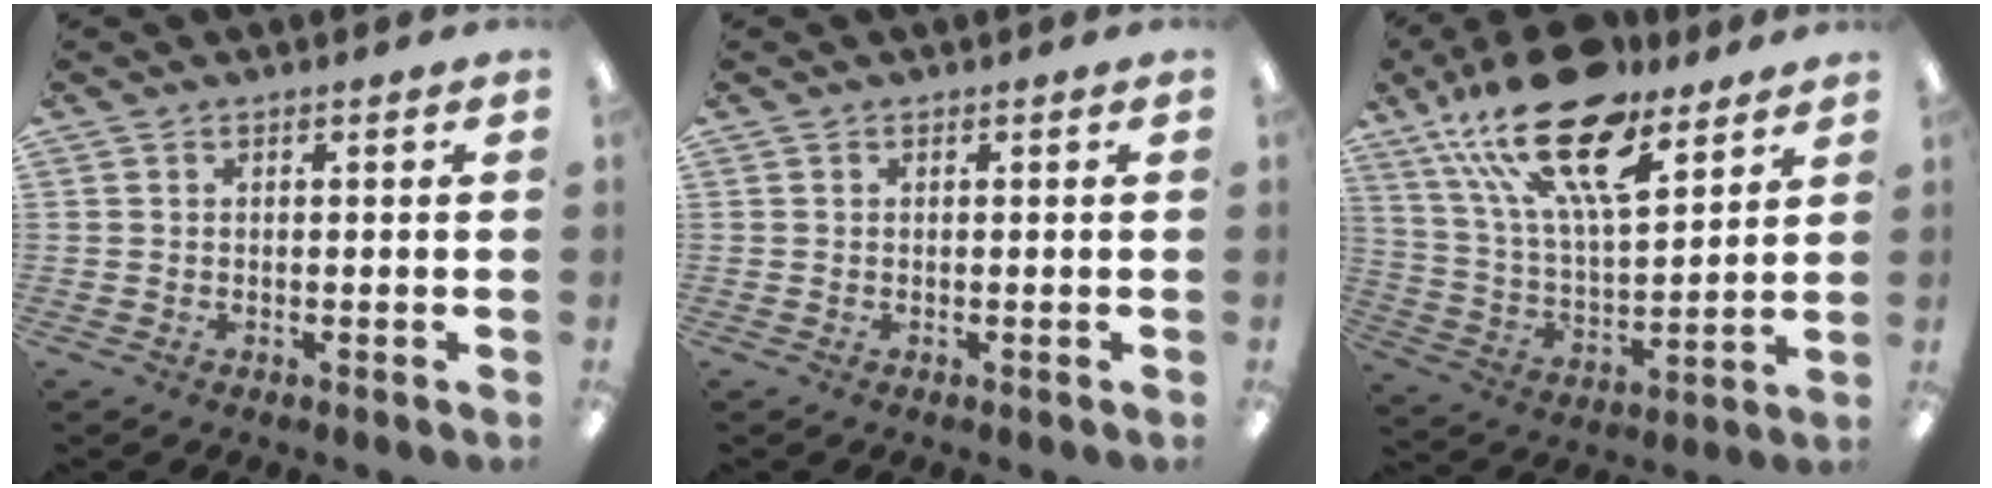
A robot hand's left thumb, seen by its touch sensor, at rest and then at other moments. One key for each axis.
{"total": 0.0}
{"total": 23.0, "fx": 14.9, "fy": 8.9, "fz": 15.2, "tx": -0.281, "ty": -0.081, "tz": 0.255}